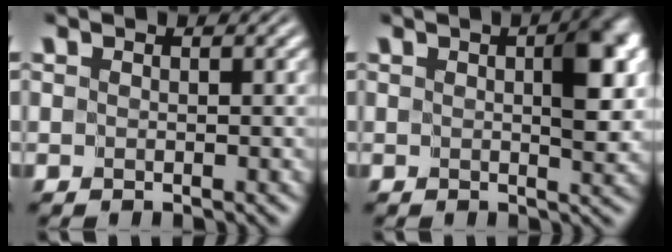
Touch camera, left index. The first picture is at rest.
{"total": 4.6, "force": [0.8, 1.9, 4.0], "torque": [-0.051, 0.002, 0.011]}